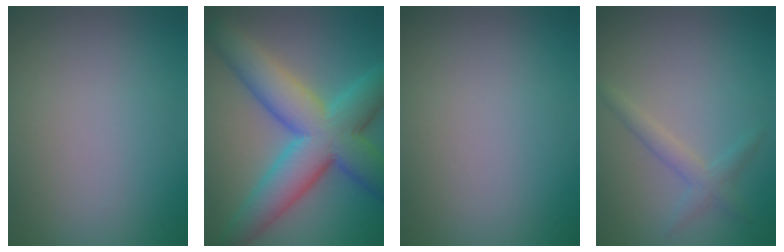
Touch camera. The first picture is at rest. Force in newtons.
{"total": 10.4, "press": 10.4, "slide": 0.1}
{"total": 0.0}
{"total": 1.8, "press": 1.8, "slide": 0.0}